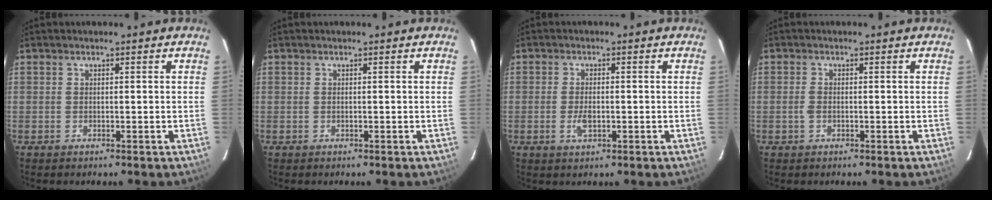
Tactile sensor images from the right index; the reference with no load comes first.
{"total": 0.0}
{"total": 3.2, "force": [-0.9, 1.4, 2.7], "torque": [-0.053, -0.002, -0.015]}
{"total": 1.3, "force": [-0.4, 0.8, 1.0], "torque": [-0.023, 0.002, -0.010]}